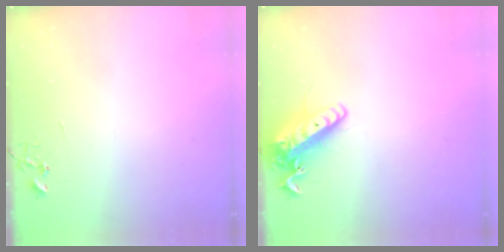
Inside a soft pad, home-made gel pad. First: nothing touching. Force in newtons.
{"total": 14.5, "press": 14.2, "slide": 2.8}